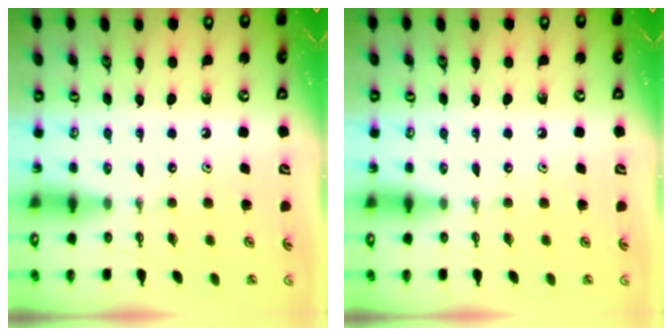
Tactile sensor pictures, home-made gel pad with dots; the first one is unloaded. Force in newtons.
{"total": 0.0}